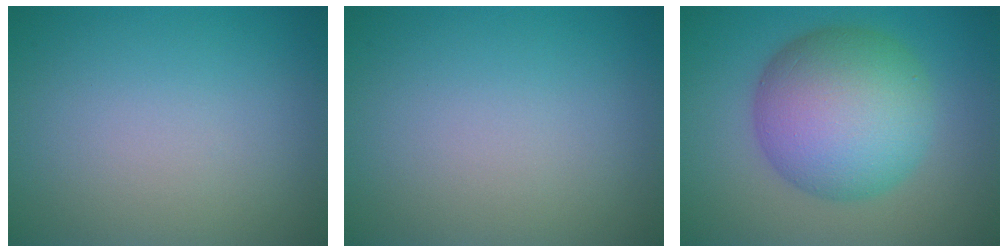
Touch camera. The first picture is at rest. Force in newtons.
{"total": 0.0}
{"total": 10.2, "press": 10.2, "slide": 0.1}